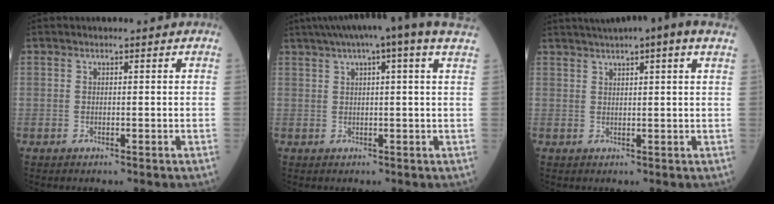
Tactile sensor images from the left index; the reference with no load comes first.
{"total": 12.7, "force": [9.4, 0.4, 8.6], "torque": [-0.145, 0.050, 0.123]}
{"total": 10.6, "force": [7.9, 0.7, 7.0], "torque": [-0.114, 0.039, 0.108]}